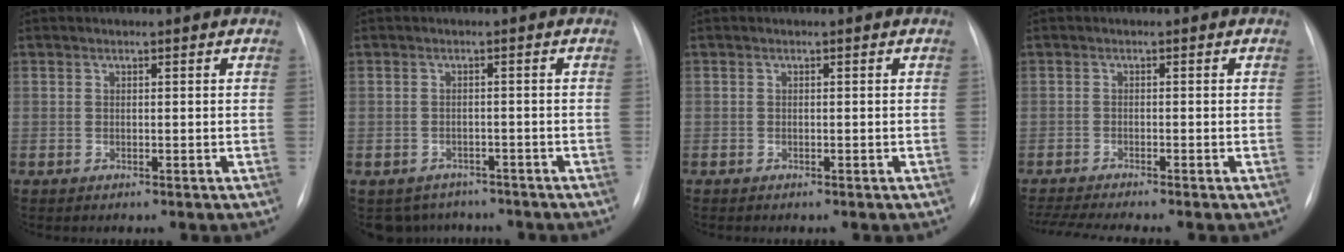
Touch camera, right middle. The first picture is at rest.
{"total": 5.3, "force": [-4.6, 2.7, -0.1], "torque": [0.003, 0.008, -0.057]}
{"total": 0.0}
{"total": 6.6, "force": [-5.7, -0.9, 3.1], "torque": [-0.055, -0.017, -0.094]}